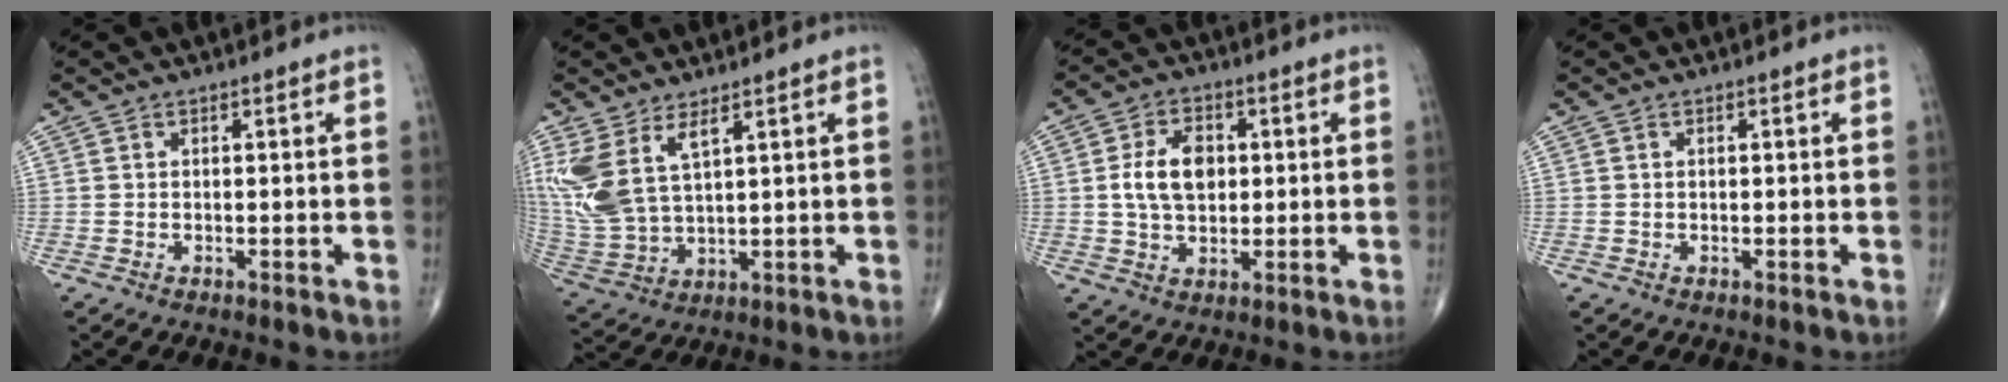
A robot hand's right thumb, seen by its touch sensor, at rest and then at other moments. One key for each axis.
{"total": 11.5, "fx": 5.4, "fy": 4.8, "fz": 9.0, "tx": -0.213, "ty": -0.024, "tz": 0.126}
{"total": 8.5, "fx": 0.9, "fy": 5.6, "fz": 6.4, "tx": -0.101, "ty": 0.004, "tz": 0.017}
{"total": 0.5, "fx": 0.1, "fy": 0.2, "fz": 0.5, "tx": -0.010, "ty": 0.005, "tz": 0.003}